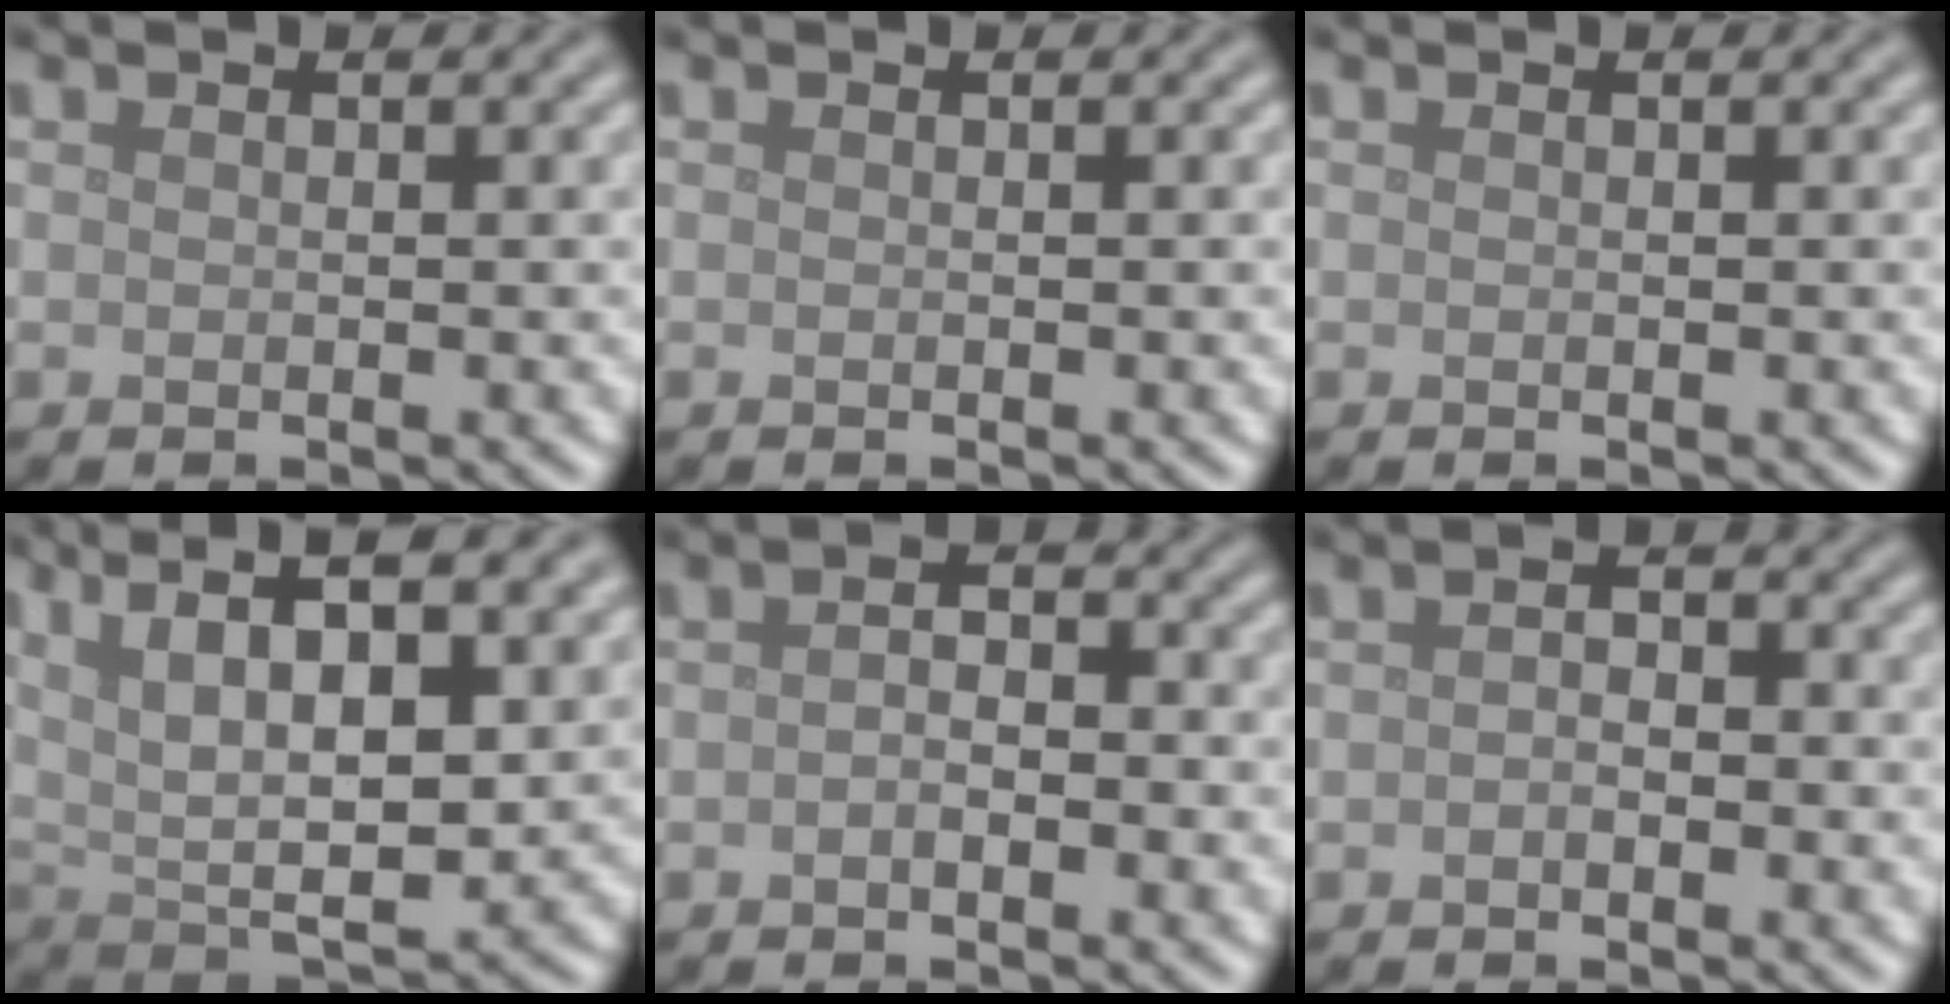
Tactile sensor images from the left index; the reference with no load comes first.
{"total": 0.0}
{"total": 0.0}
{"total": 13.1, "force": [5.9, 5.5, 10.4], "torque": [-0.186, 0.009, 0.093]}
{"total": 2.0, "force": [-0.5, 0.9, 1.7], "torque": [-0.029, 0.001, -0.012]}
{"total": 1.4, "force": [-0.4, 0.8, 1.1], "torque": [-0.021, 0.002, -0.009]}